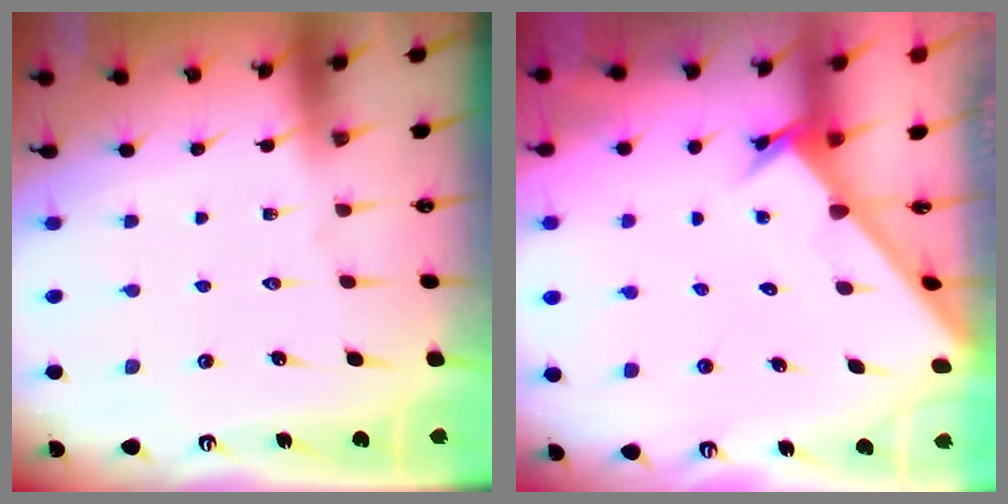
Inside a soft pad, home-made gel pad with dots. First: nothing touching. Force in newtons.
{"total": 2.7, "press": 2.7, "slide": 0.2}